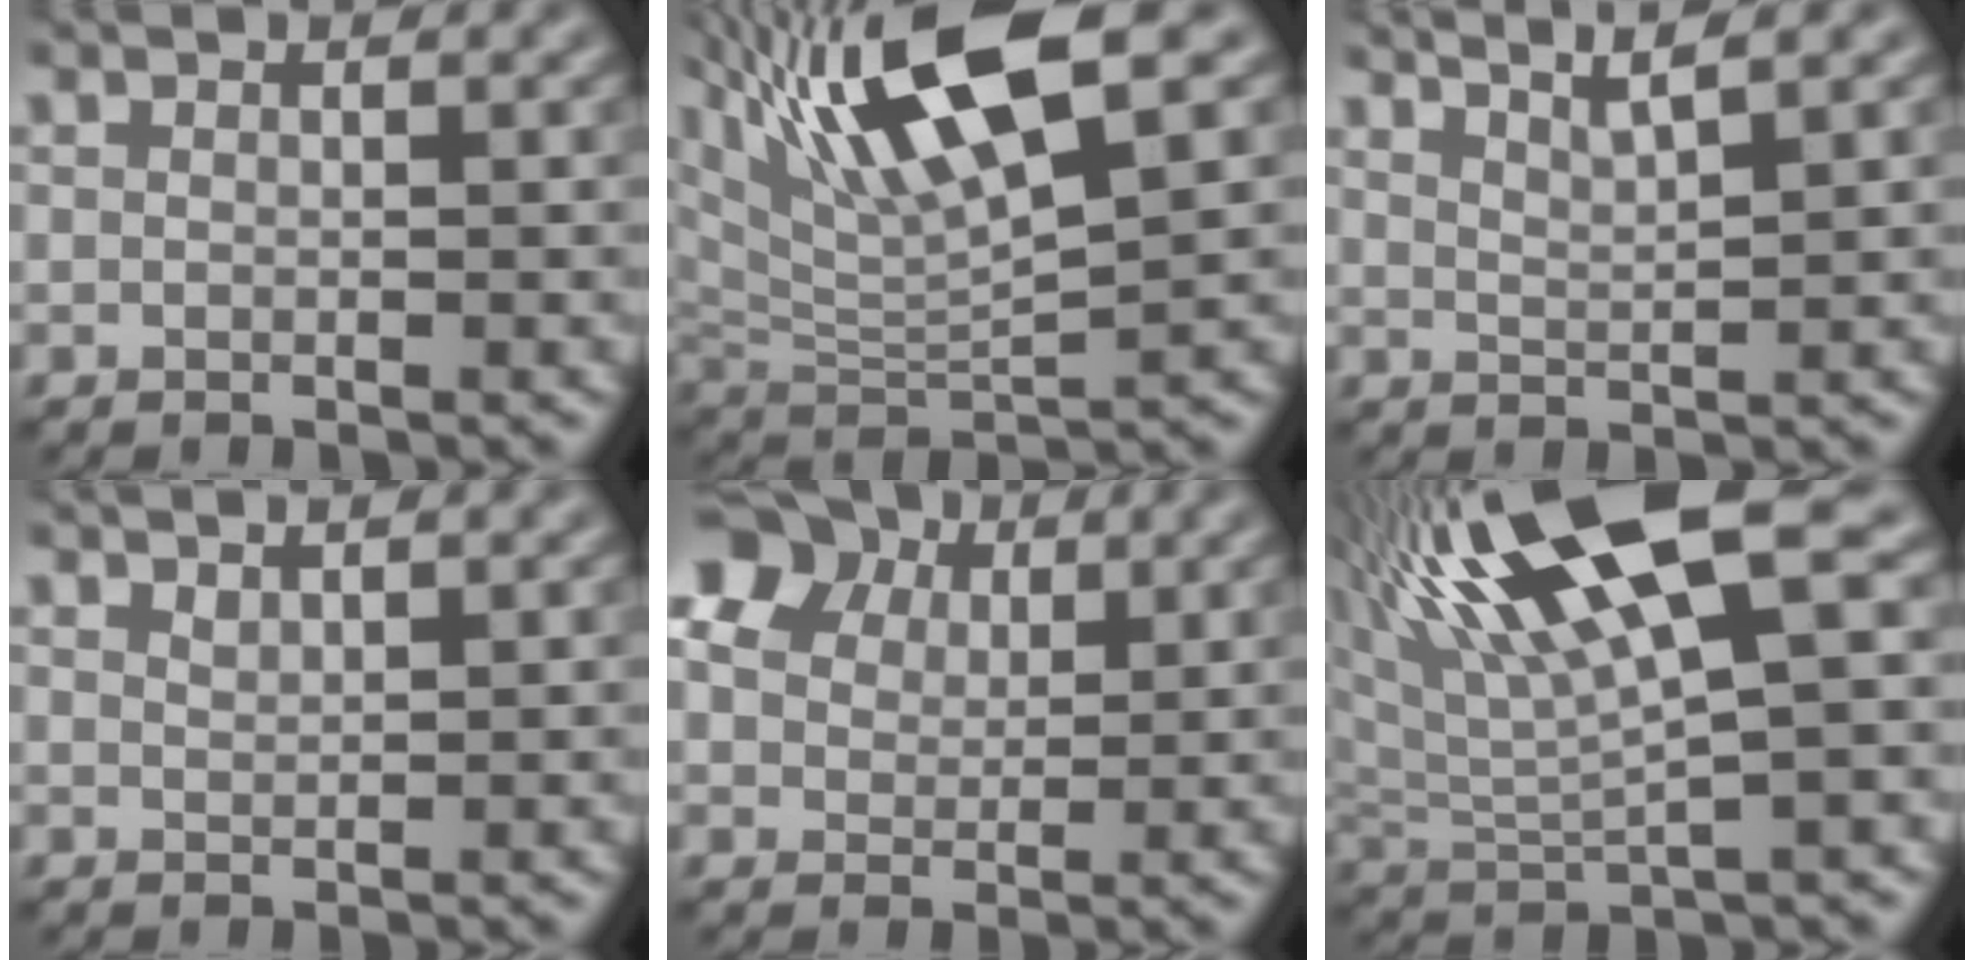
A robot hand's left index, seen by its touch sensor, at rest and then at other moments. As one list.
[{"total": 11.2, "force": [5.8, 2.6, 9.2], "torque": [-0.170, 0.012, 0.104]}, {"total": 3.5, "force": [2.8, 0.5, 2.0], "torque": [-0.017, 0.011, 0.034]}, {"total": 0.8, "force": [0.7, 0.1, 0.3], "torque": [-0.003, -0.001, 0.015]}, {"total": 10.1, "force": [5.1, 7.1, 5.0], "torque": [-0.119, 0.034, 0.075]}, {"total": 12.6, "force": [6.1, 3.2, 10.6], "torque": [-0.198, 0.021, 0.108]}]